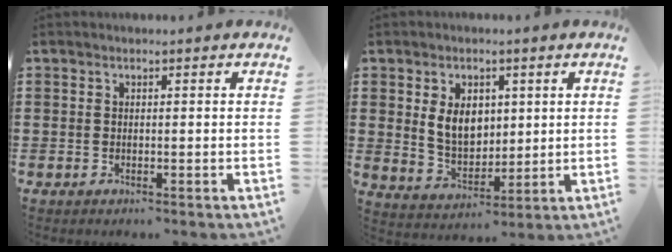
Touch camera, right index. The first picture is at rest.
{"total": 6.8, "force": [1.6, 4.8, 4.5], "torque": [-0.085, 0.009, 0.026]}